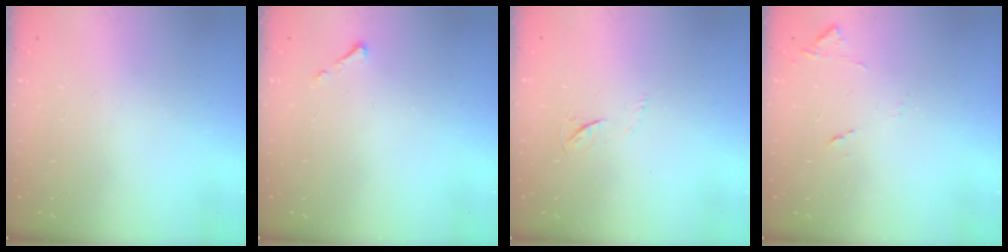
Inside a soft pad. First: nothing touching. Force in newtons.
{"total": 2.5, "press": 2.5, "slide": 0.3}
{"total": 3.6, "press": 3.6, "slide": 0.5}
{"total": 8.2, "press": 8.2, "slide": 0.6}